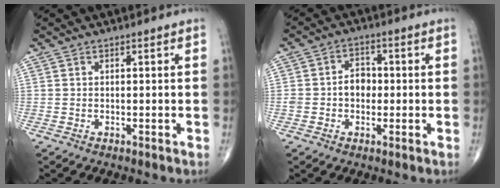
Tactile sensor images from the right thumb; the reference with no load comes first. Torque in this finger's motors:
{"motor_torque": [-0.01, 0.08, 0.47, -0.04, 0.01]}